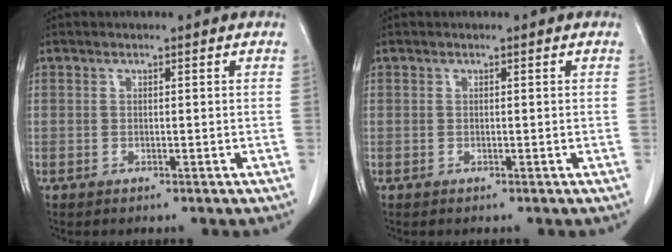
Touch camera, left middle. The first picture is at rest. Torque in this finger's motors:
{"motor_torque": [-0.09, 0.00, 0.03, 0.01]}